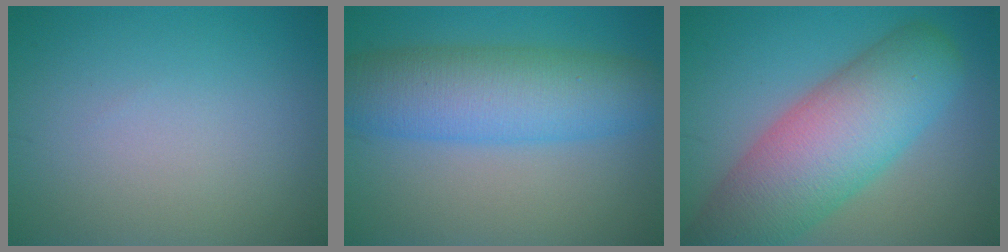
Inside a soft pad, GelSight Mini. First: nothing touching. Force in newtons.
{"total": 8.2, "press": 8.2, "slide": 0.2}
{"total": 10.3, "press": 10.3, "slide": 0.5}